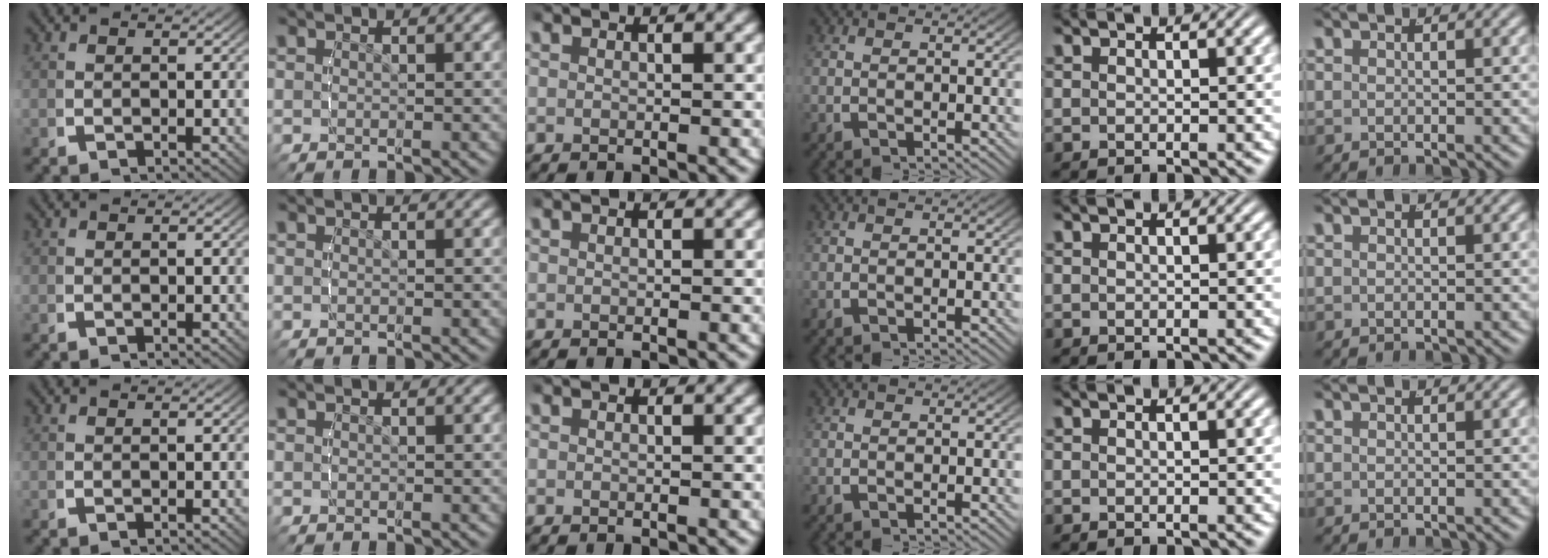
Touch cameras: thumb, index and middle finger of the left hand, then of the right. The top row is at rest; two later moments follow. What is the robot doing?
{"motion": "lift_and_place", "object": "cubes"}